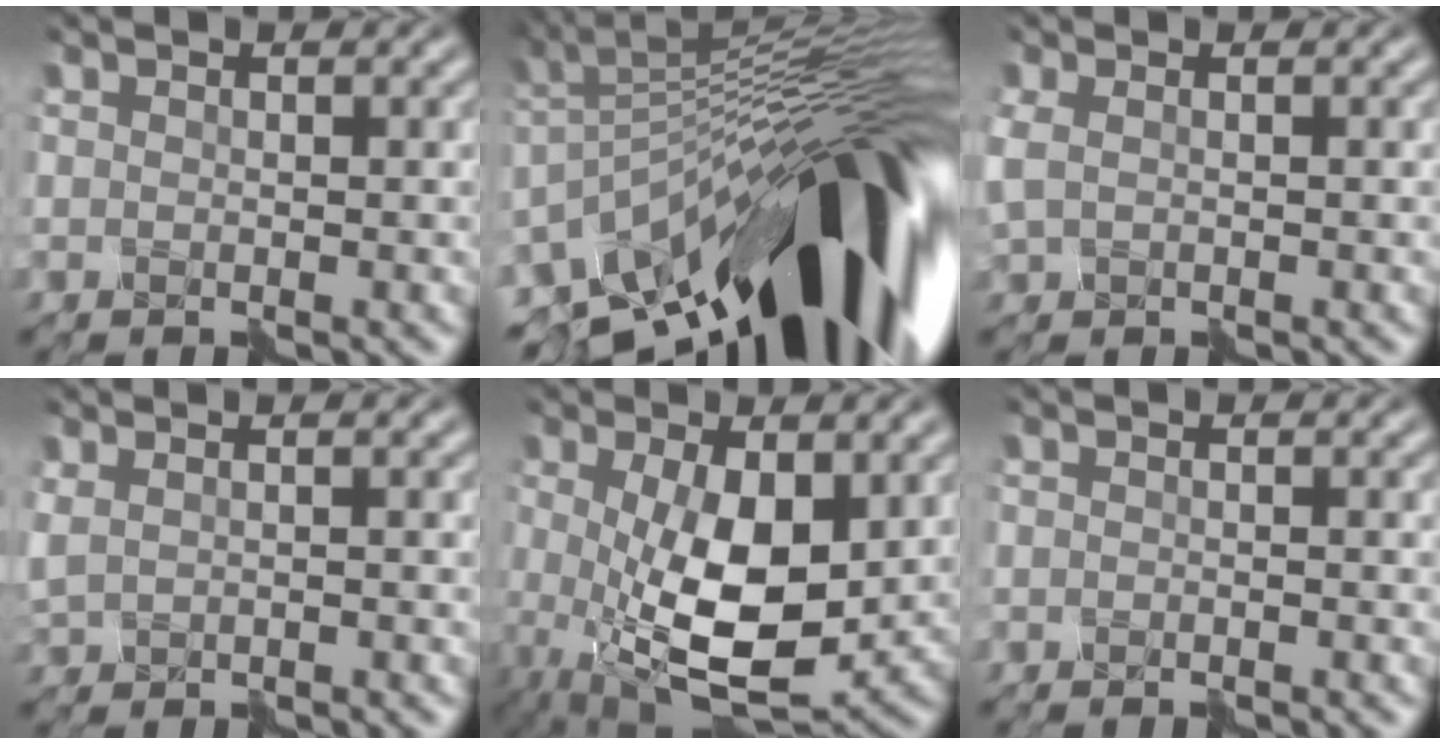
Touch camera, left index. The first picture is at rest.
{"total": 18.6, "force": [-9.2, 6.7, 14.8], "torque": [-0.193, 0.031, -0.180]}
{"total": 1.9, "force": [-0.3, 1.3, 1.4], "torque": [-0.038, 0.000, -0.002]}
{"total": 1.5, "force": [-0.1, 1.0, 1.1], "torque": [-0.024, 0.001, 0.004]}
{"total": 8.7, "force": [-0.9, 3.9, 7.8], "torque": [-0.148, -0.015, -0.009]}
{"total": 1.2, "force": [-1.2, -0.1, 0.1], "torque": [0.001, 0.001, -0.026]}